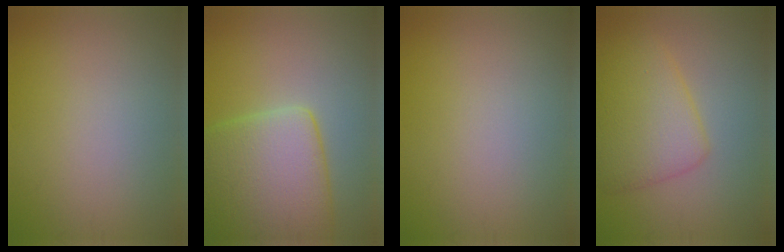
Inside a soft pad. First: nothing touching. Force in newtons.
{"total": 8.9, "press": 8.9, "slide": 0.3}
{"total": 0.0}
{"total": 5.4, "press": 5.4, "slide": 0.1}